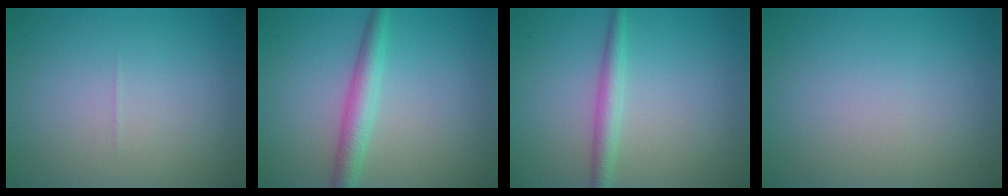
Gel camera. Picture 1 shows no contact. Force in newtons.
{"total": 2.9, "press": 2.9, "slide": 0.0}
{"total": 2.2, "press": 2.2, "slide": 0.0}
{"total": 0.0}